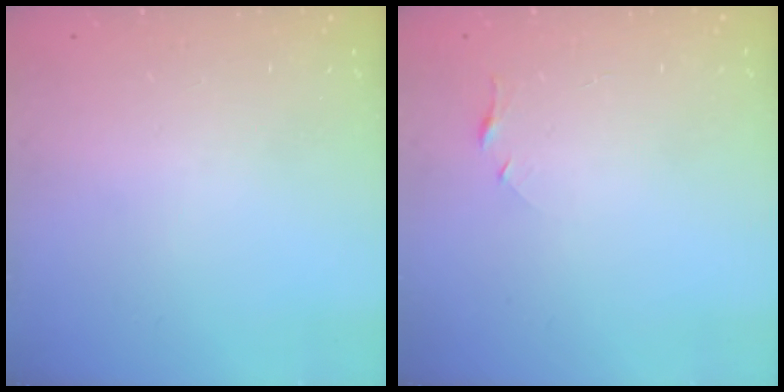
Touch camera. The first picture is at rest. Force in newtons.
{"total": 2.8, "press": 2.7, "slide": 0.4}